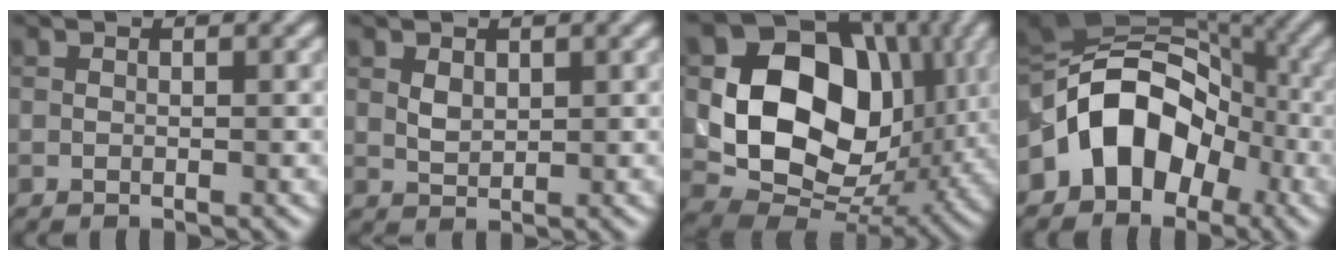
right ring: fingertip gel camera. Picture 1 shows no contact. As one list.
[{"total": 1.4, "force": [0.7, 0.9, 0.8], "torque": [-0.018, -0.001, 0.017]}, {"total": 14.5, "force": [2.1, 11.3, 8.9], "torque": [-0.148, -0.015, 0.034]}, {"total": 9.6, "force": [-3.1, 7.1, 5.7], "torque": [-0.070, 0.022, -0.074]}]